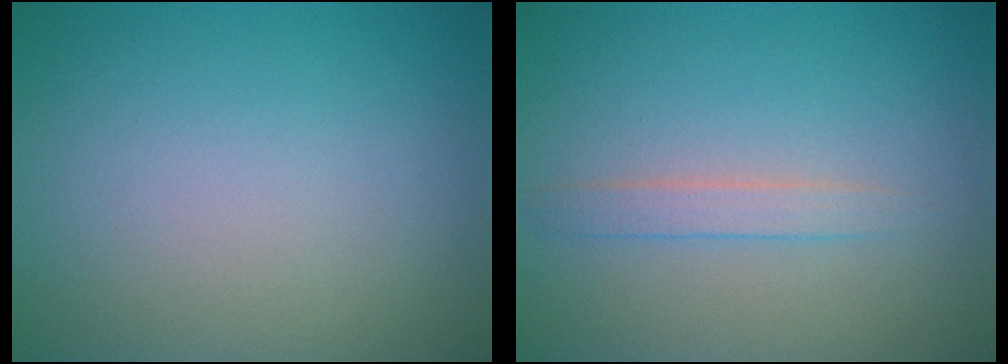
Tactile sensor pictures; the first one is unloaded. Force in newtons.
{"total": 1.5, "press": 1.5, "slide": 0.1}